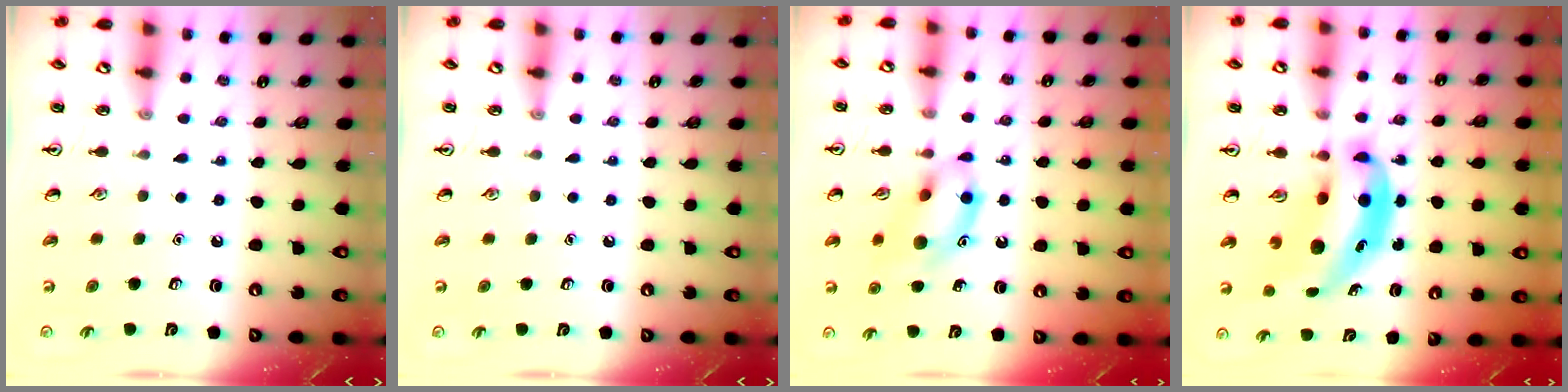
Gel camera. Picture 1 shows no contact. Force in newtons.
{"total": 0.0}
{"total": 12.0, "press": 11.9, "slide": 1.8}
{"total": 9.7, "press": 9.3, "slide": 2.6}